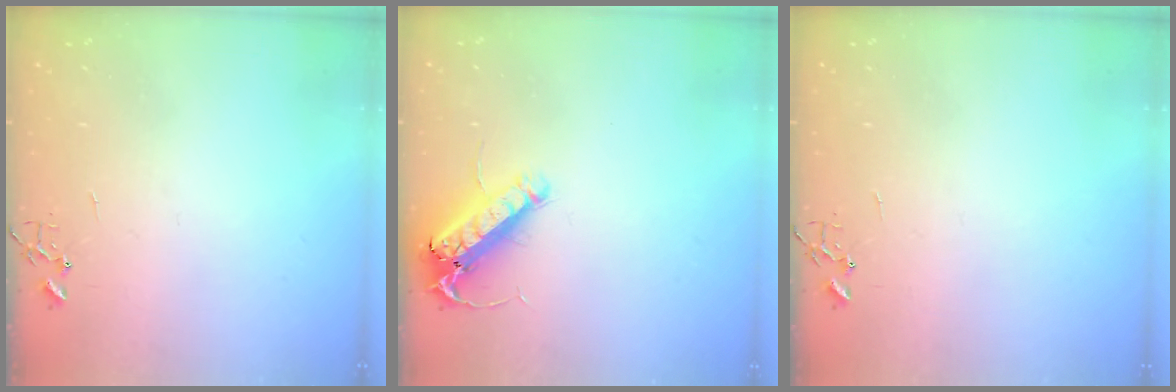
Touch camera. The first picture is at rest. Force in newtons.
{"total": 15.2, "press": 15.0, "slide": 2.7}
{"total": 0.0}